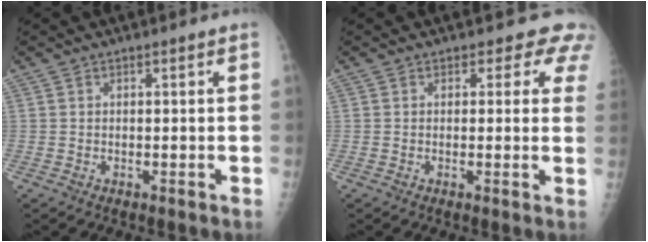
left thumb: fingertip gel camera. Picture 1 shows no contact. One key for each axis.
{"total": 4.4, "fx": 3.5, "fy": 2.6, "fz": 0.5, "tx": 0.032, "ty": -0.017, "tz": 0.017}